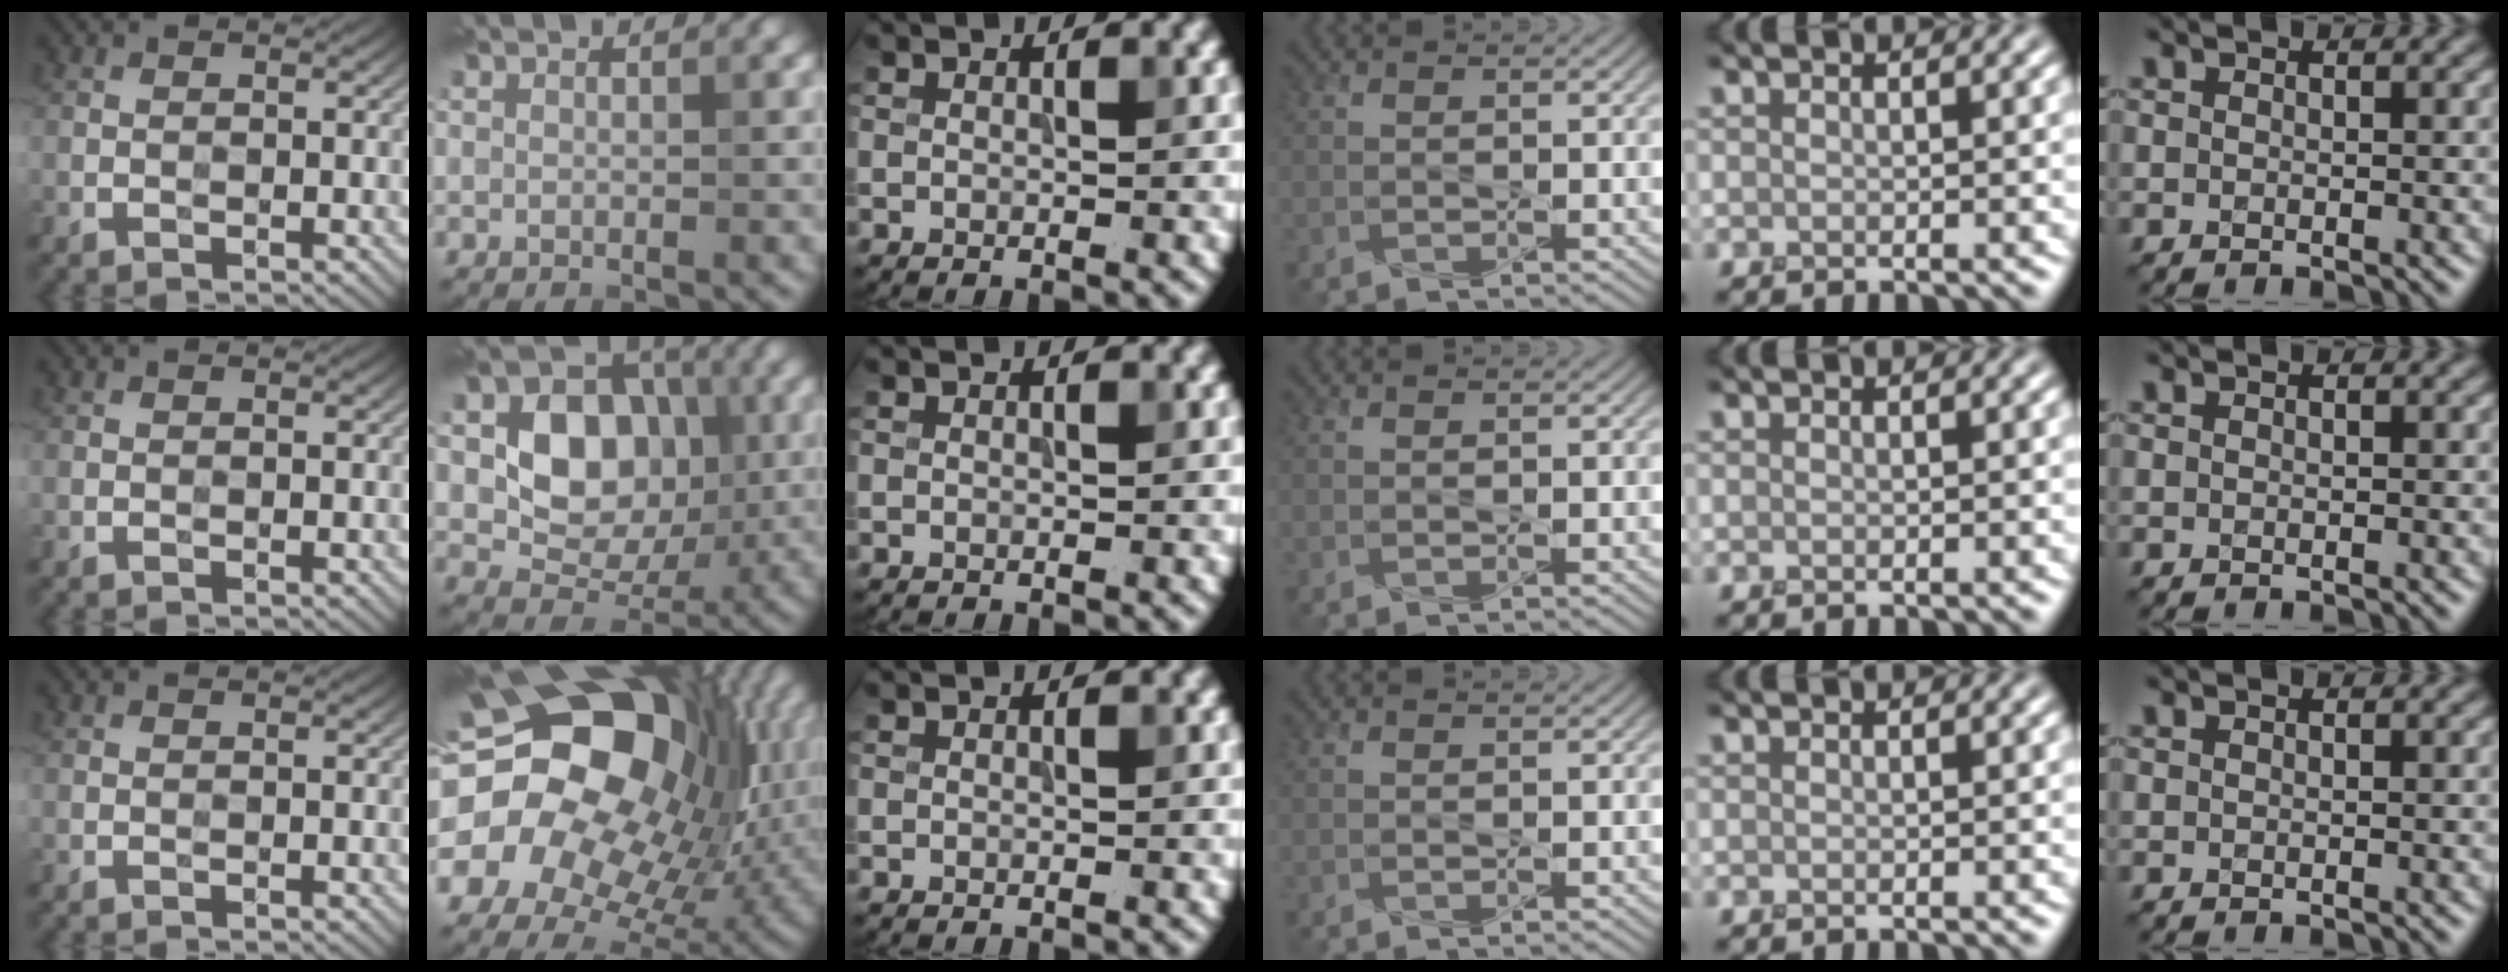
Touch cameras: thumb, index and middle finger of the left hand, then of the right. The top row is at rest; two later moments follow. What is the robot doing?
{"motion": "press", "object": "joystick"}